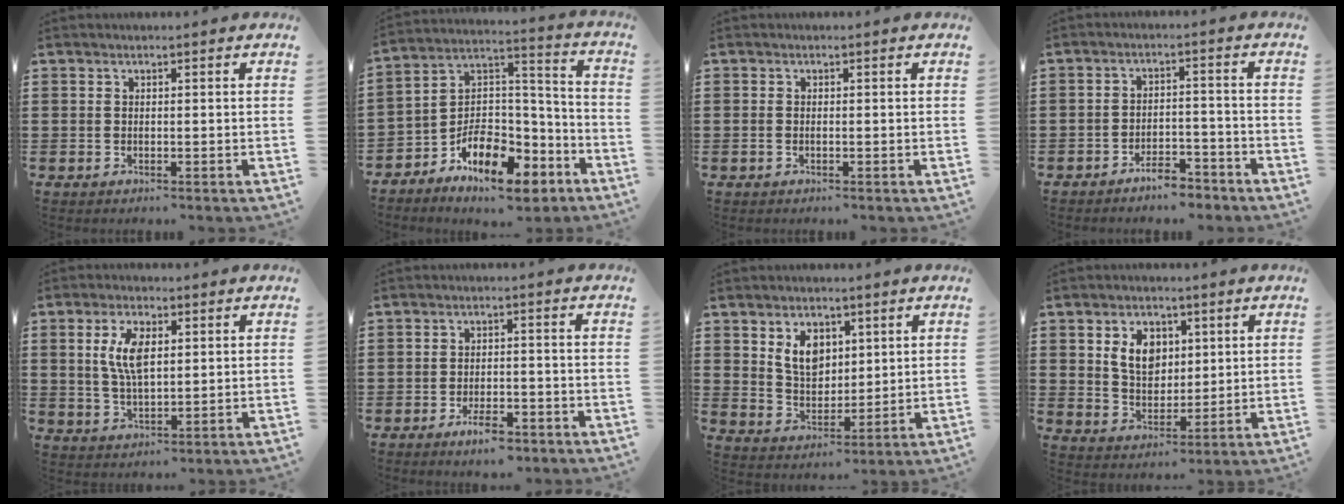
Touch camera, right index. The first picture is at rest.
{"total": 10.7, "force": [-7.3, 5.6, 5.5], "torque": [-0.100, 0.030, -0.133]}
{"total": 0.6, "force": [-0.3, 0.2, 0.5], "torque": [-0.011, -0.004, -0.004]}
{"total": 4.2, "force": [-4.0, 0.9, 1.1], "torque": [-0.019, 0.011, -0.079]}
{"total": 6.7, "force": [1.6, 2.9, 5.8], "torque": [-0.120, 0.010, 0.026]}
{"total": 4.1, "force": [-2.9, 1.2, 2.7], "torque": [-0.051, 0.005, -0.054]}
{"total": 6.0, "force": [2.6, 4.2, 3.5], "torque": [-0.076, 0.010, 0.046]}
{"total": 6.5, "force": [2.2, 4.9, 3.8], "torque": [-0.085, 0.013, 0.036]}